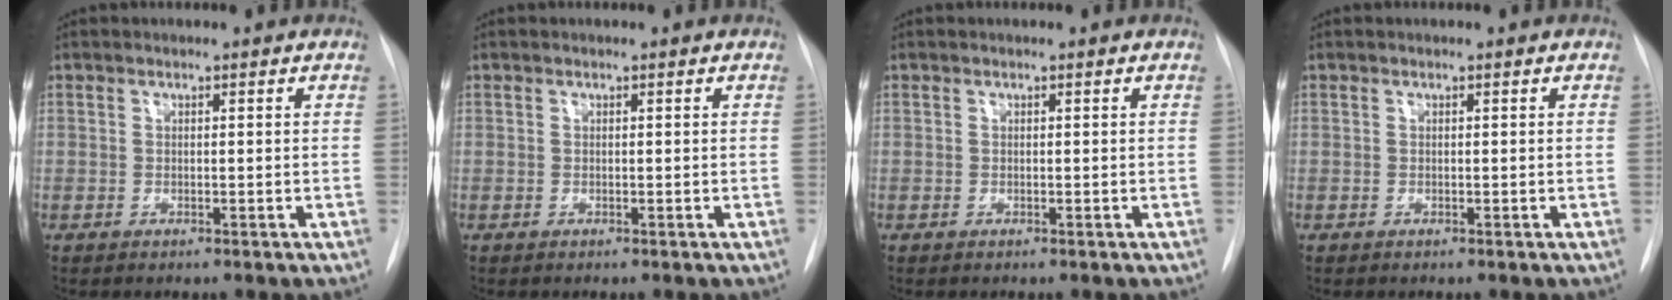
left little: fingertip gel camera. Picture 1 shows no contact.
{"total": 0.0}
{"total": 0.0}
{"total": 0.0}